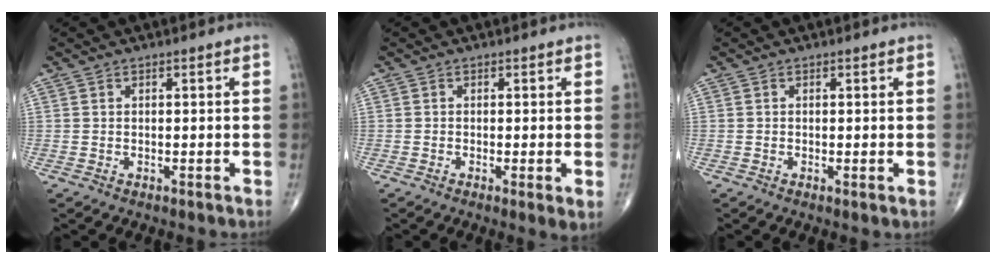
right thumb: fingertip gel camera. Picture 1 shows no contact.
{"total": 2.1, "force": [-0.4, 0.2, 2.0], "torque": [-0.043, -0.009, -0.008]}
{"total": 0.8, "force": [-0.1, 0.1, 0.8], "torque": [-0.020, -0.004, -0.003]}